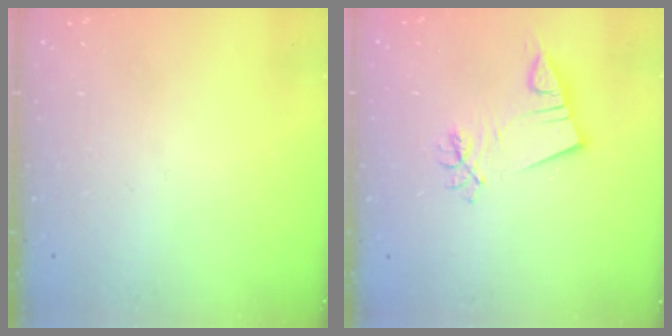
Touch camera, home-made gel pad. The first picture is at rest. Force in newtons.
{"total": 7.0, "press": 6.9, "slide": 1.0}